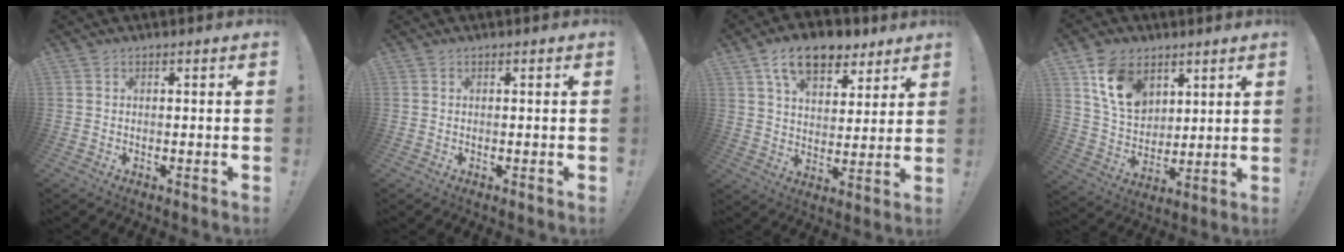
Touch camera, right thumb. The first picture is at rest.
{"total": 0.0}
{"total": 13.6, "force": [8.6, 7.6, 7.3], "torque": [-0.115, -0.039, 0.157]}
{"total": 14.7, "force": [7.5, 10.1, 7.5], "torque": [-0.130, -0.025, 0.150]}